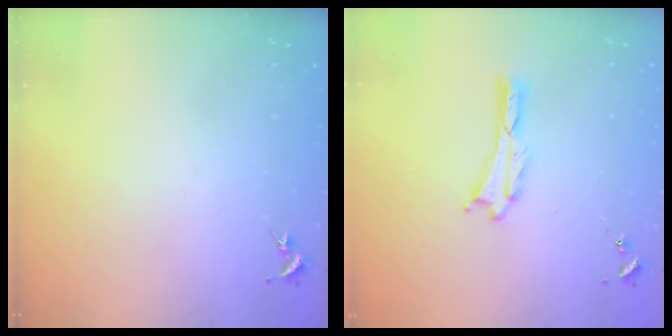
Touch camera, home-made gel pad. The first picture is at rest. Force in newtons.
{"total": 0.0}